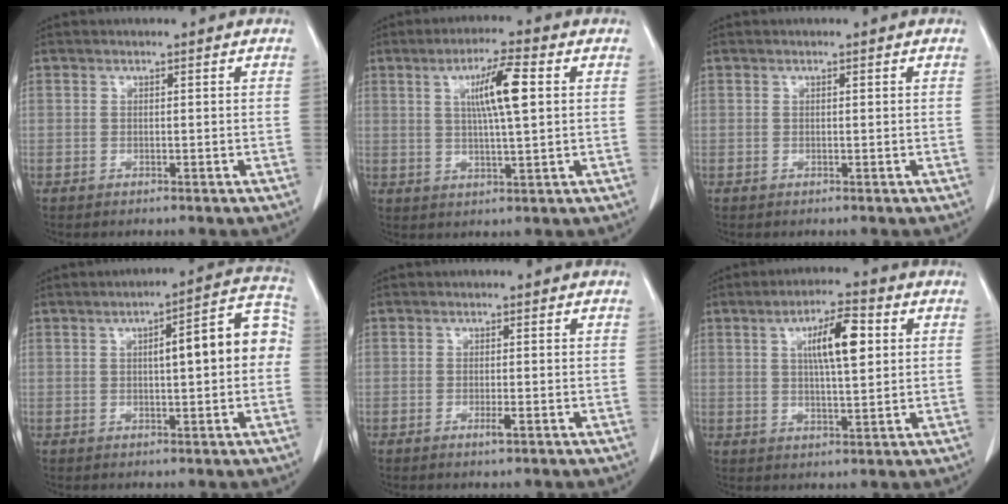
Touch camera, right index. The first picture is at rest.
{"total": 7.9, "force": [2.0, 0.4, 7.6], "torque": [-0.135, 0.004, 0.034]}
{"total": 0.0}
{"total": 10.2, "force": [0.6, 2.2, 9.9], "torque": [-0.129, 0.037, 0.007]}
{"total": 1.5, "force": [-0.7, 0.2, 1.3], "torque": [-0.022, -0.002, -0.011]}
{"total": 8.4, "force": [2.4, 1.7, 7.9], "torque": [-0.133, 0.009, 0.041]}